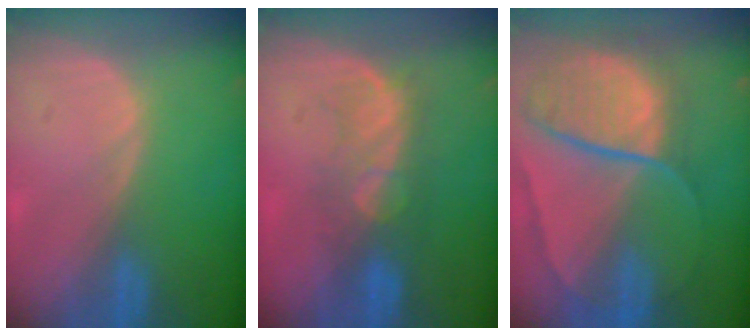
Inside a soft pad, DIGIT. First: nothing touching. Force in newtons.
{"total": 6.1, "press": 6.0, "slide": 1.2}
{"total": 10.6, "press": 8.8, "slide": 6.0}